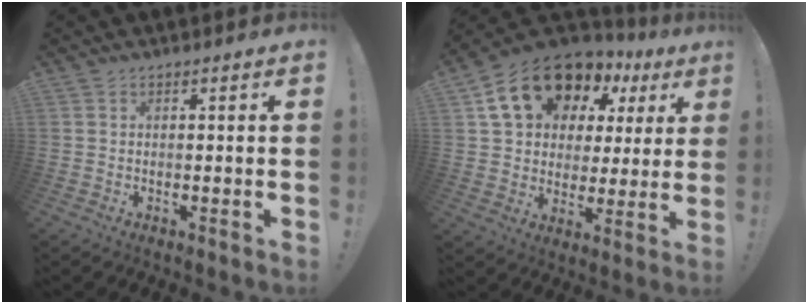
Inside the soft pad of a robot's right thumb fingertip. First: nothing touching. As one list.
[{"total": 18.3, "force": [10.7, 11.8, 9.0], "torque": [-0.147, -0.057, 0.210]}]